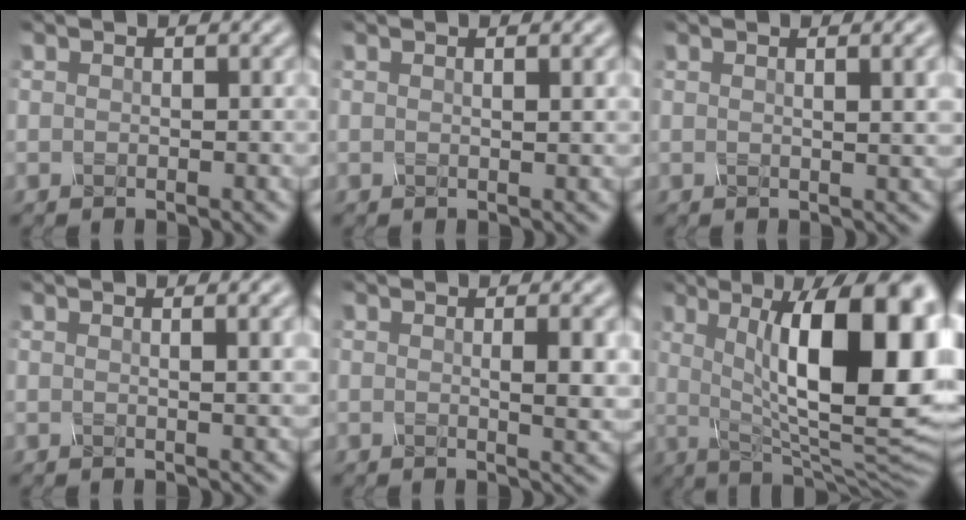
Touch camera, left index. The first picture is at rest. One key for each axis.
{"total": 1.6, "fx": 0.6, "fy": 0.5, "fz": 1.3, "tx": -0.014, "ty": 0.002, "tz": 0.002}
{"total": 4.2, "fx": 1.4, "fy": 1.5, "fz": 3.7, "tx": -0.028, "ty": 0.012, "tz": 0.007}
{"total": 3.7, "fx": 1.3, "fy": 1.3, "fz": 3.2, "tx": -0.024, "ty": 0.008, "tz": 0.007}
{"total": 3.0, "fx": 0.5, "fy": 0.7, "fz": 2.9, "tx": -0.036, "ty": -0.003, "tz": 0.006}
{"total": 16.2, "fx": 2.9, "fy": 5.3, "fz": 15.1, "tx": -0.193, "ty": 0.003, "tz": 0.045}